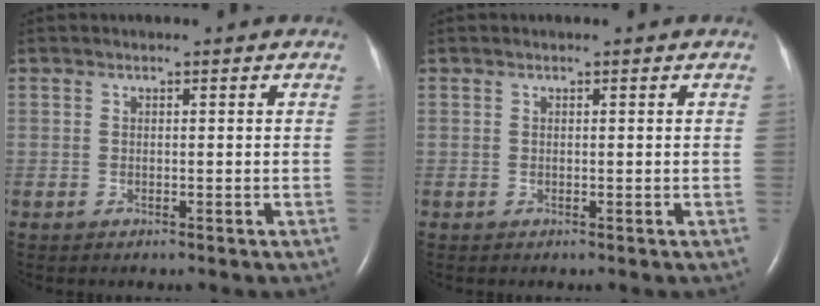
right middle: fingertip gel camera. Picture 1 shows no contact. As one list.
[{"total": 0.0}]